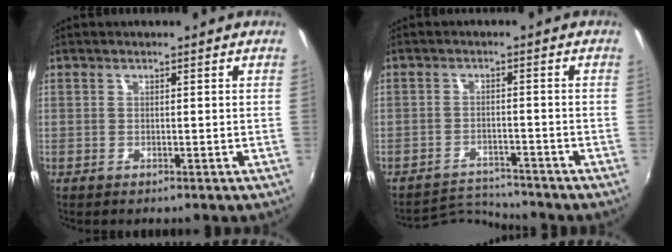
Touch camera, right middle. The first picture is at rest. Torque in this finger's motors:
{"motor_torque": [-0.53, 0.09, -0.28, -0.08]}